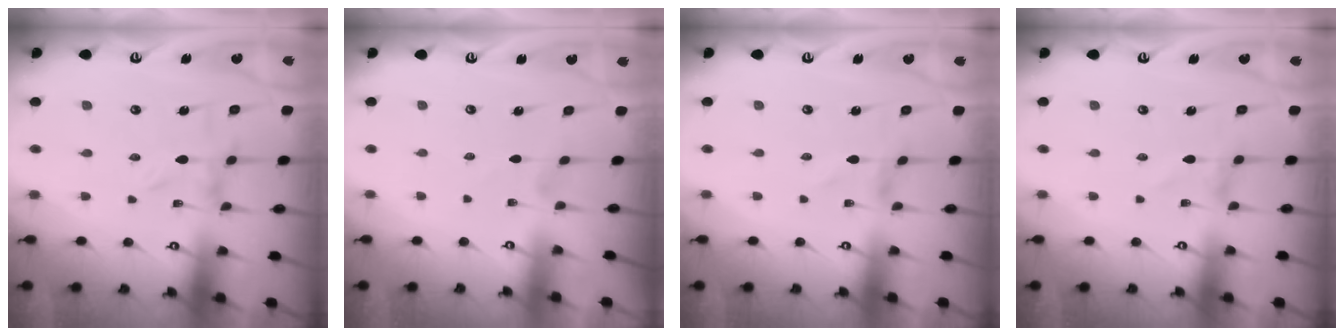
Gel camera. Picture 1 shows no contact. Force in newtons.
{"total": 1.2, "press": 1.2, "slide": 0.1}
{"total": 0.7, "press": 0.7, "slide": 0.1}
{"total": 0.0}